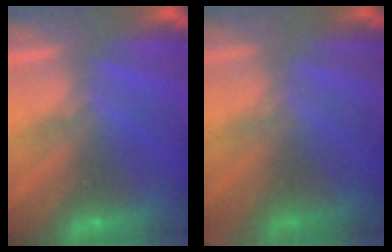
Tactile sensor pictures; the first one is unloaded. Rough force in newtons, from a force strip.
{"total": 2.8}